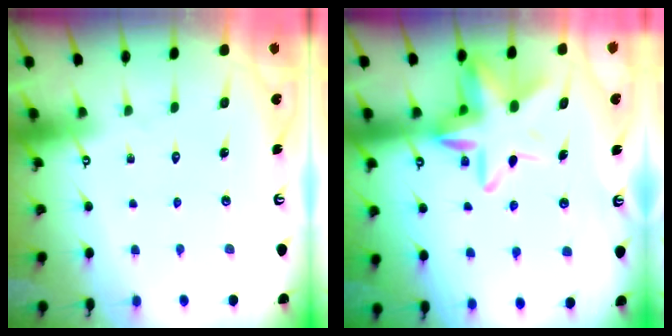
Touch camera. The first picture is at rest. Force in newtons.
{"total": 13.8, "press": 13.6, "slide": 2.2}